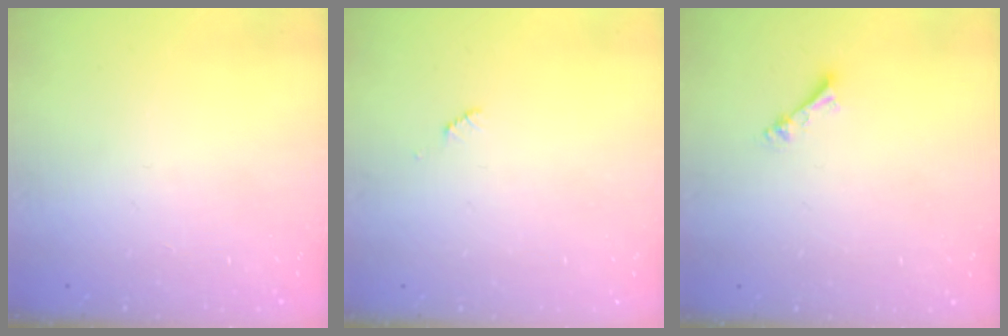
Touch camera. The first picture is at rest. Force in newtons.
{"total": 2.5, "press": 2.5, "slide": 0.4}
{"total": 2.4, "press": 2.4, "slide": 0.4}